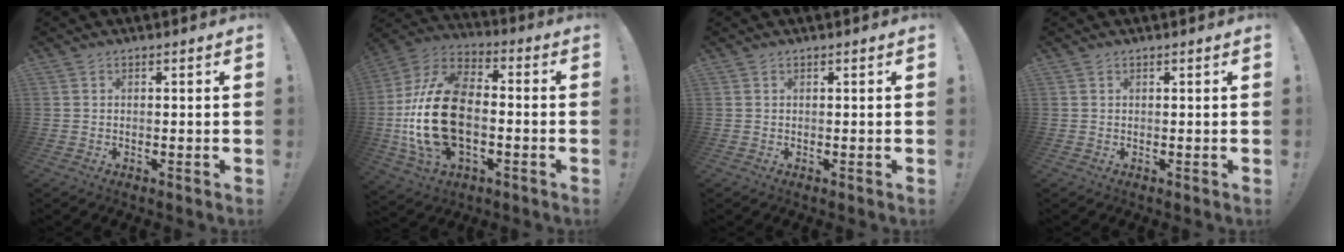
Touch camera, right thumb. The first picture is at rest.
{"total": 24.2, "force": [-3.3, 15.1, 18.7], "torque": [-0.361, 0.032, -0.042]}
{"total": 0.0}
{"total": 0.0}